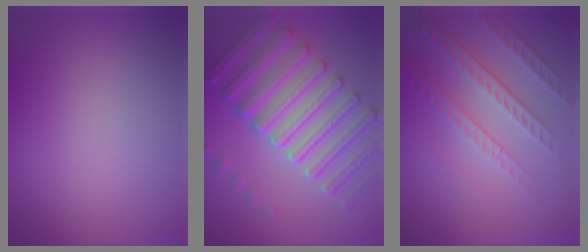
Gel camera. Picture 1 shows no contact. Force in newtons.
{"total": 8.1, "press": 6.1, "slide": 5.3}
{"total": 4.5, "press": 3.4, "slide": 3.0}